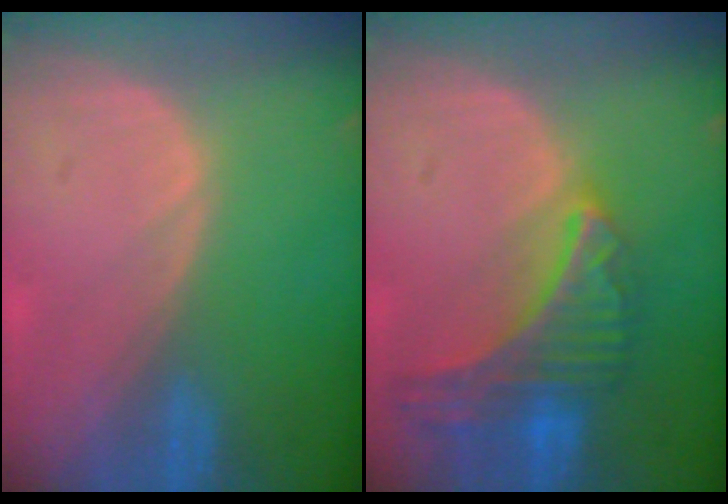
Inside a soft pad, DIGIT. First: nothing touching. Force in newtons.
{"total": 9.2, "press": 8.0, "slide": 4.4}